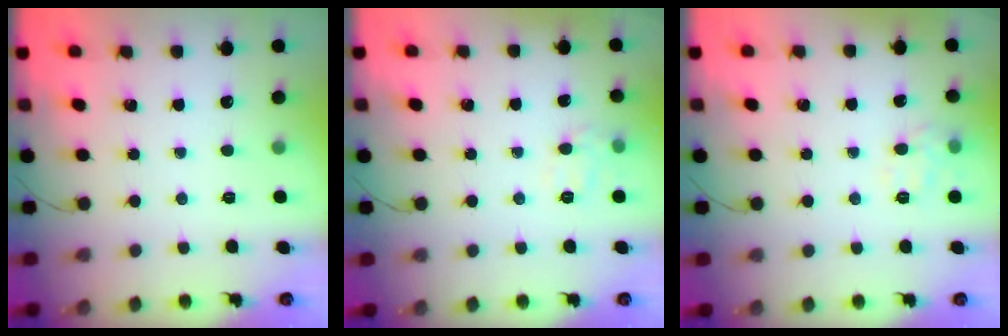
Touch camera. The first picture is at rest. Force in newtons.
{"total": 7.8, "press": 7.7, "slide": 1.1}
{"total": 5.4, "press": 5.3, "slide": 1.3}